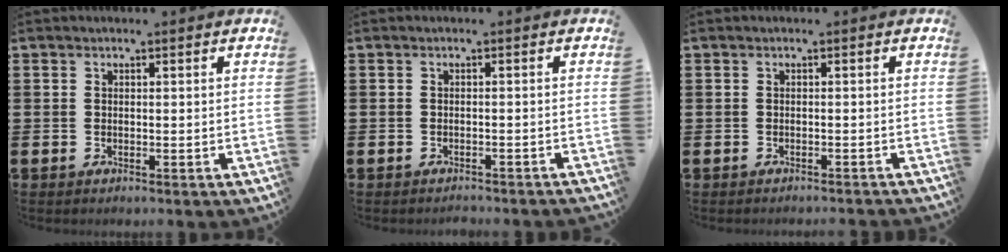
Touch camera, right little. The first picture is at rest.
{"total": 1.0, "force": [-1.0, -0.1, 0.0], "torque": [-0.002, 0.002, -0.021]}
{"total": 0.7, "force": [-0.7, -0.2, 0.0], "torque": [0.000, -0.001, -0.014]}